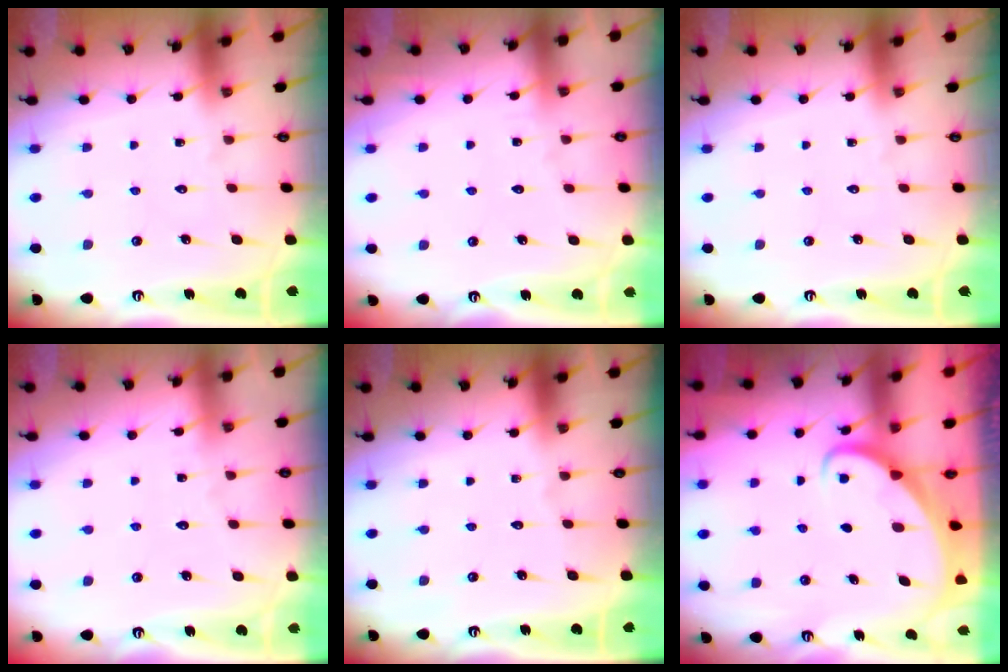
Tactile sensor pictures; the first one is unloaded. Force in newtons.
{"total": 2.5, "press": 2.5, "slide": 0.4}
{"total": 0.0}
{"total": 2.8, "press": 2.8, "slide": 0.3}
{"total": 0.0}
{"total": 2.5, "press": 2.5, "slide": 0.2}